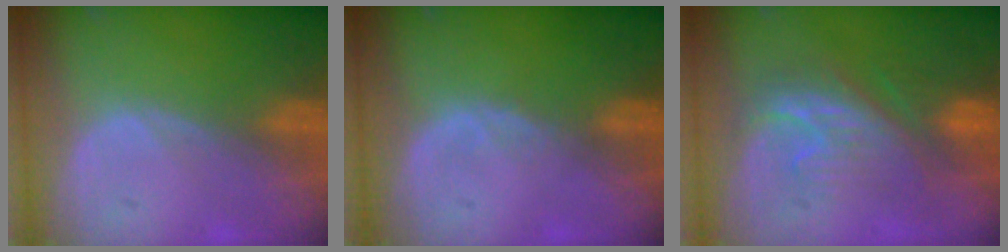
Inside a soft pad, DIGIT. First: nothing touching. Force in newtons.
{"total": 0.9, "press": 0.9, "slide": 0.2}
{"total": 7.8, "press": 7.6, "slide": 1.4}